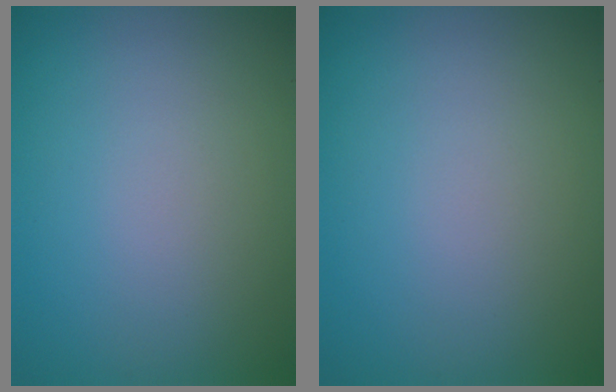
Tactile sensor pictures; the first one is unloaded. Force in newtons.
{"total": 0.0}